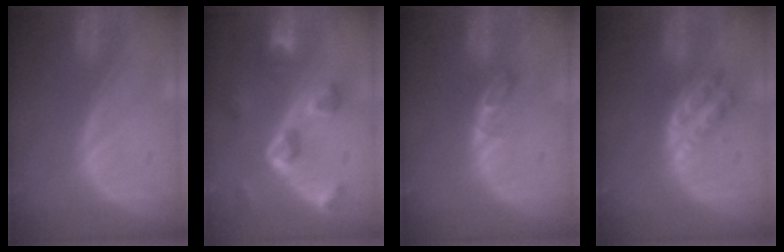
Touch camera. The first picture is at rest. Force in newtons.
{"total": 7.8, "press": 7.0, "slide": 3.4}
{"total": 2.8, "press": 2.8, "slide": 0.4}
{"total": 5.1, "press": 4.8, "slide": 1.8}